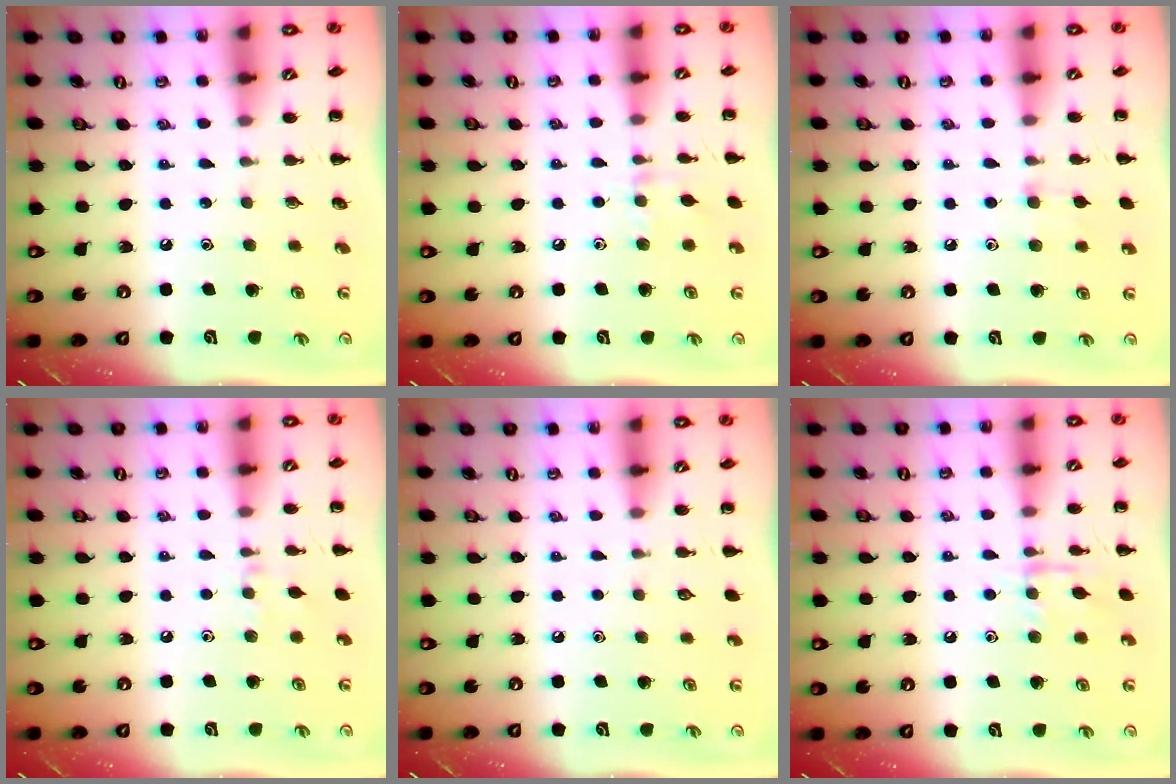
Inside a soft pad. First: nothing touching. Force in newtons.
{"total": 5.9, "press": 5.6, "slide": 1.9}
{"total": 5.5, "press": 5.0, "slide": 2.2}
{"total": 5.4, "press": 5.1, "slide": 1.7}
{"total": 0.0}
{"total": 8.2, "press": 8.2, "slide": 0.6}